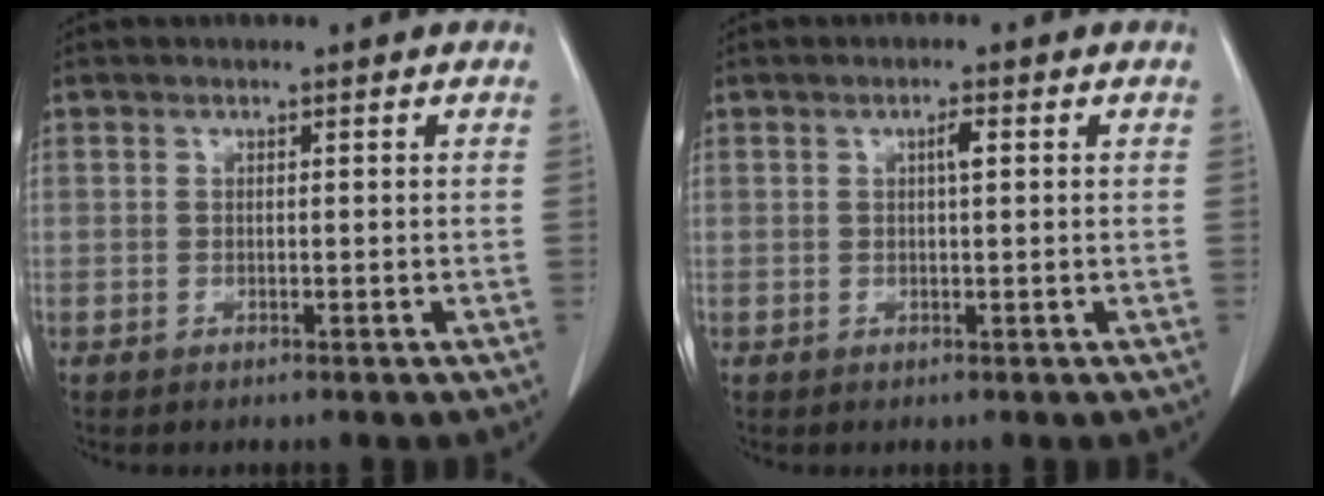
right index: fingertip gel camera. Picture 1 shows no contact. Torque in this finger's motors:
{"motor_torque": [0.13, -0.07, 0.03, 0.02]}